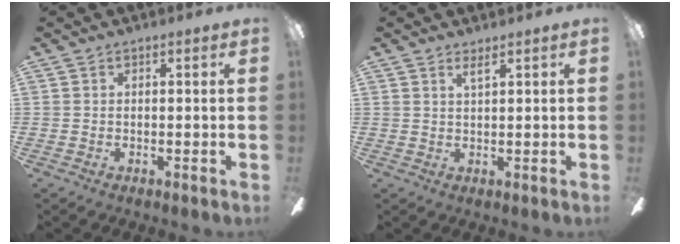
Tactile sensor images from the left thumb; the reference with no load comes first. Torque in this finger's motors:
{"motor_torque": [-0.27, 0.18, 0.61, -0.13, 0.01]}